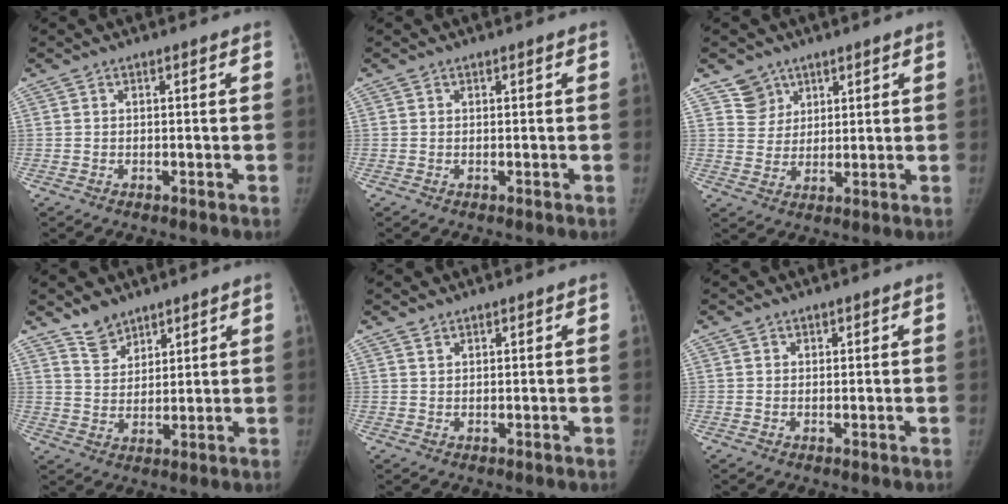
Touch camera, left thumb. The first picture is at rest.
{"total": 0.0}
{"total": 5.3, "force": [3.5, 4.0, -0.2], "torque": [0.037, -0.032, 0.067]}
{"total": 6.0, "force": [4.8, 3.3, 1.5], "torque": [-0.002, -0.038, 0.094]}
{"total": 1.4, "force": [1.2, 0.8, 0.2], "torque": [0.007, -0.007, 0.020]}
{"total": 1.1, "force": [0.7, 0.8, 0.0], "torque": [0.017, -0.002, 0.005]}